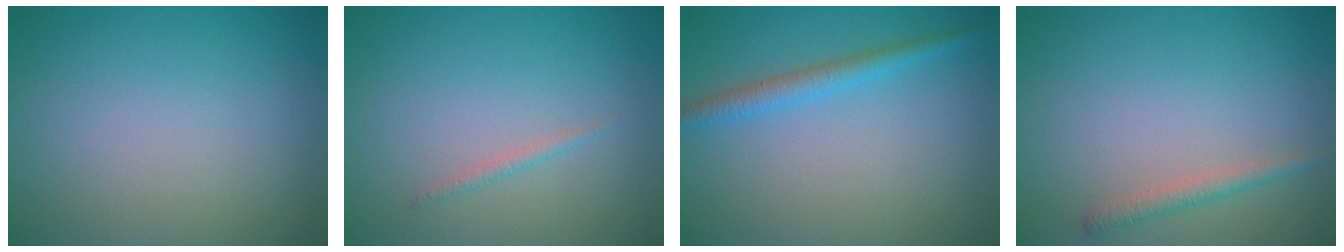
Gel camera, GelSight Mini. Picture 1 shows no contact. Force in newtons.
{"total": 0.7, "press": 0.7, "slide": 0.1}
{"total": 2.3, "press": 2.3, "slide": 0.1}
{"total": 1.4, "press": 1.4, "slide": 0.1}